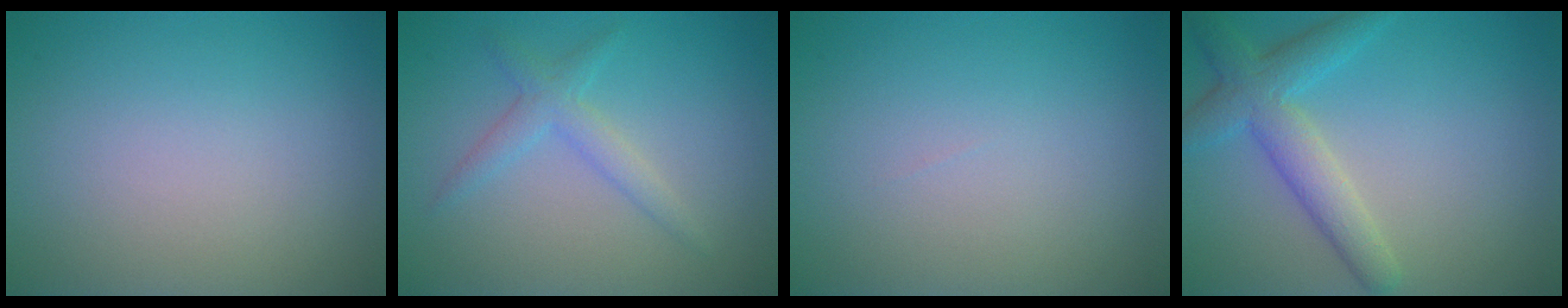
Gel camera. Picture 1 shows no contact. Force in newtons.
{"total": 2.2, "press": 2.2, "slide": 0.2}
{"total": 0.0}
{"total": 4.3, "press": 4.3, "slide": 0.3}